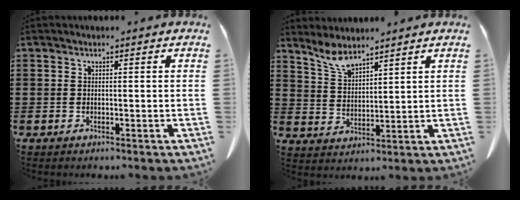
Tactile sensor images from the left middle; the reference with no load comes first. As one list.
[{"total": 5.1, "force": [4.3, 1.2, 2.4], "torque": [-0.060, -0.011, 0.078]}]